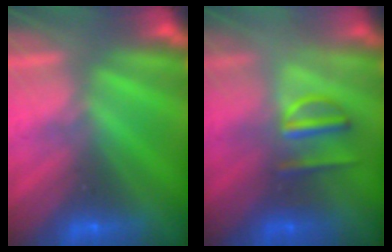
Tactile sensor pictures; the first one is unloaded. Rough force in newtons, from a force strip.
{"total": 3.3}